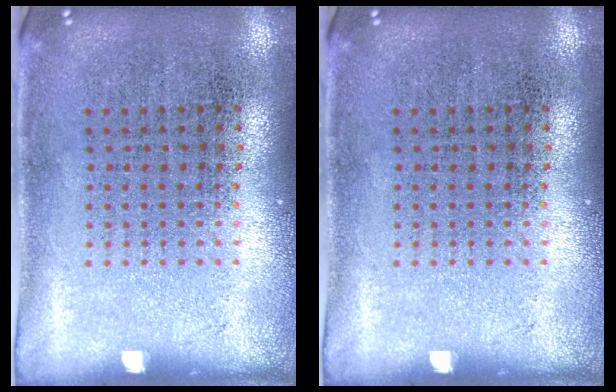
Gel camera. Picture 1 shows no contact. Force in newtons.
{"total": 0.0}